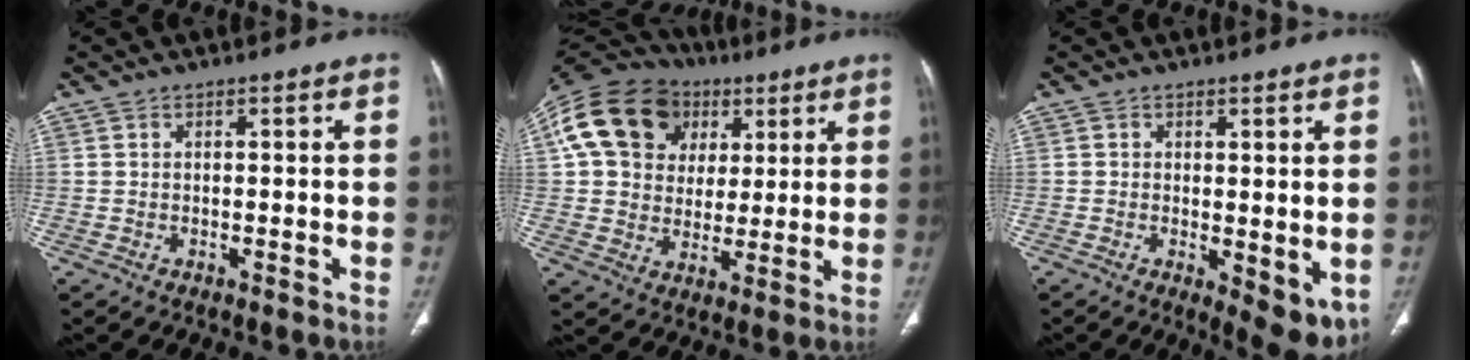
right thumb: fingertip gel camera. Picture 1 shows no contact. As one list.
[{"total": 19.9, "force": [6.9, 15.8, 10.0], "torque": [-0.173, 0.024, 0.117]}, {"total": 7.3, "force": [-1.1, 3.1, 6.6], "torque": [-0.078, -0.021, -0.009]}]